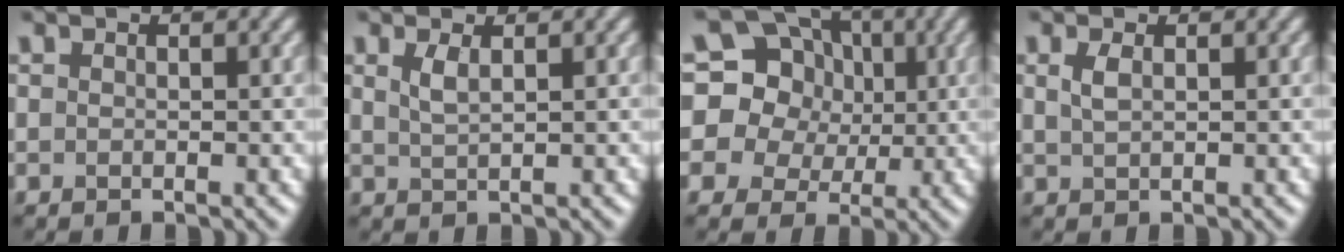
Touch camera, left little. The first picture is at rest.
{"total": 1.5, "force": [0.7, 0.4, 1.3], "torque": [-0.030, 0.000, 0.016]}
{"total": 16.5, "force": [5.0, 14.5, 6.1], "torque": [-0.159, 0.052, 0.068]}
{"total": 1.2, "force": [0.5, 0.5, 1.0], "torque": [-0.027, 0.001, 0.012]}